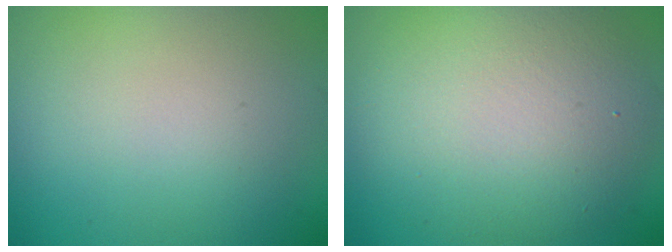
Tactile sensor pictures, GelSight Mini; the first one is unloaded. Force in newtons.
{"total": 8.8, "press": 8.8, "slide": 0.7}